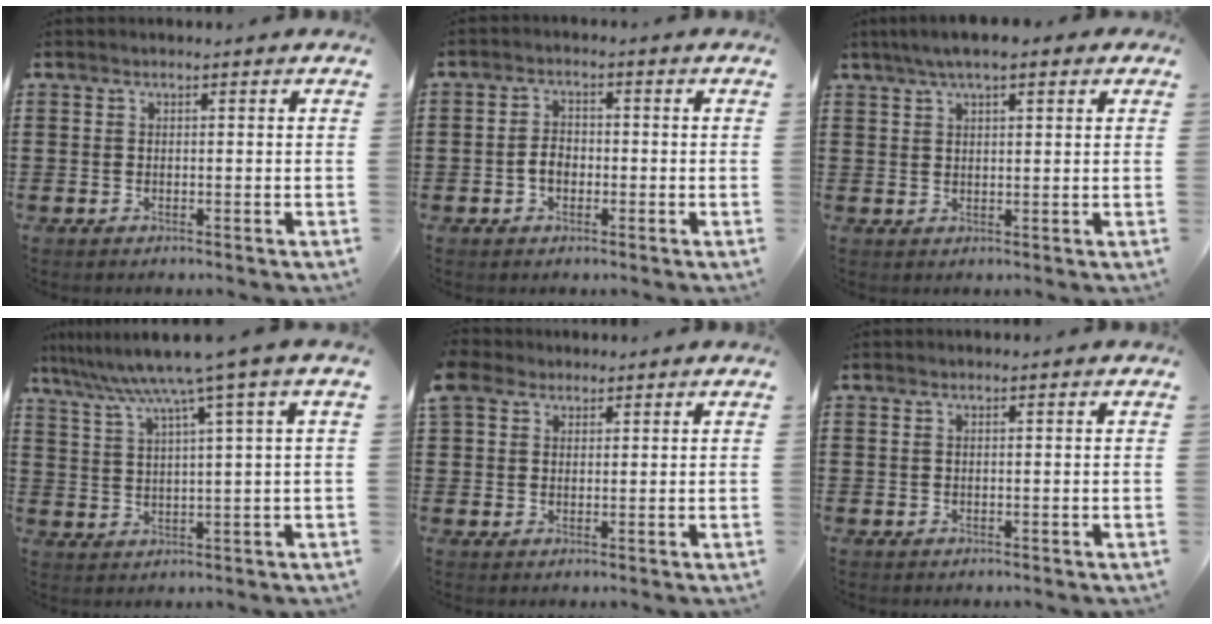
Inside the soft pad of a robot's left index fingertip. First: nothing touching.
{"total": 2.8, "force": [-0.8, 1.9, 1.9], "torque": [-0.047, 0.002, -0.019]}
{"total": 4.3, "force": [2.7, 1.2, 3.1], "torque": [-0.064, 0.009, 0.048]}
{"total": 6.9, "force": [4.5, -1.0, 5.2], "torque": [-0.116, -0.030, 0.070]}
{"total": 3.8, "force": [2.4, 2.8, 0.9], "torque": [-0.036, 0.015, 0.046]}
{"total": 0.0}